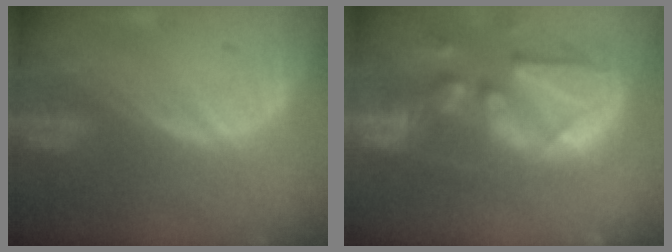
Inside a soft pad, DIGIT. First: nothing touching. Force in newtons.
{"total": 13.0, "press": 11.3, "slide": 6.5}